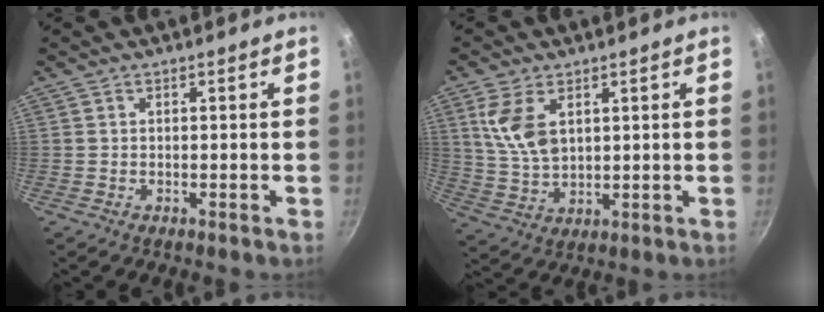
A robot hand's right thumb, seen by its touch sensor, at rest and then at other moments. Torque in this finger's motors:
{"motor_torque": [0.05, 0.12, 0.40, 0.68, 0.09]}